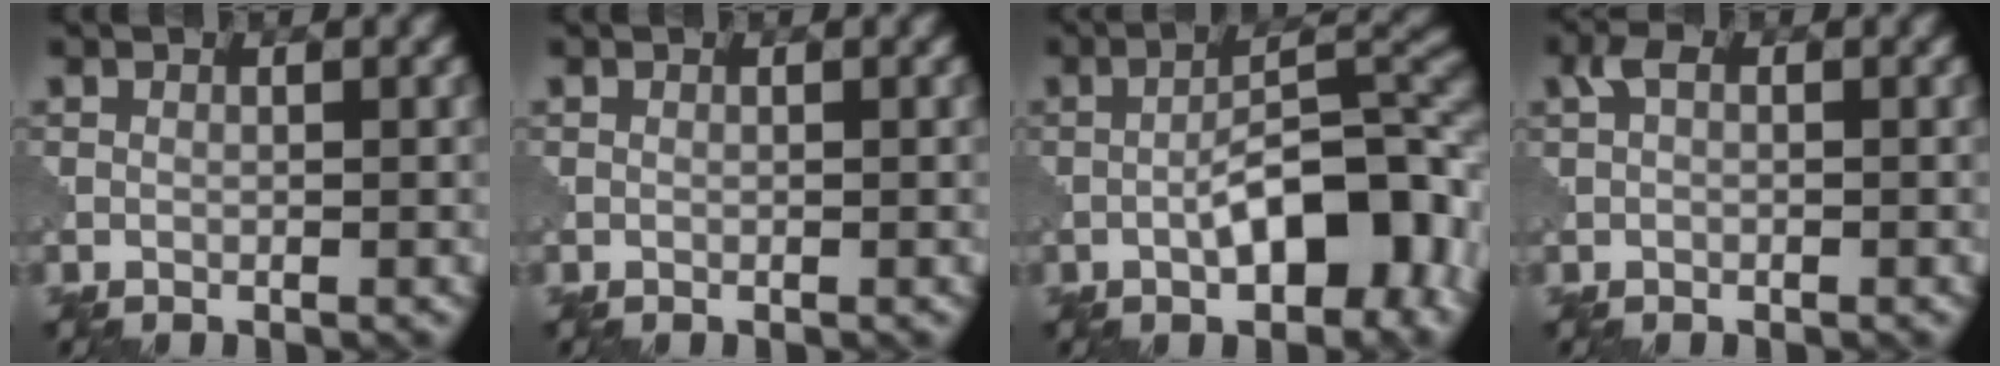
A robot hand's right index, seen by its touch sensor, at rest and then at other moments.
{"total": 0.0}
{"total": 10.3, "force": [-3.5, 3.9, 8.9], "torque": [-0.125, 0.013, -0.057]}
{"total": 1.6, "force": [0.6, 1.0, 1.1], "torque": [-0.022, 0.008, 0.005]}